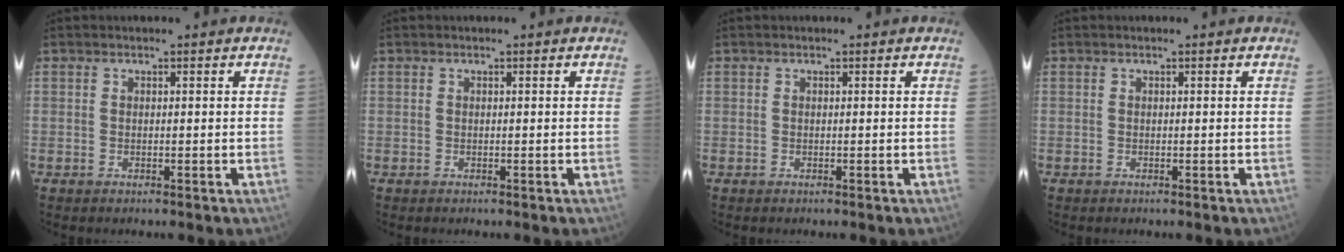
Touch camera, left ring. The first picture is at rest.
{"total": 0.0}
{"total": 0.0}
{"total": 0.0}